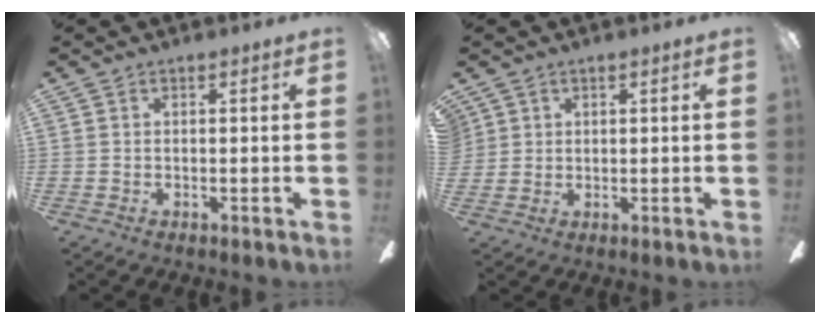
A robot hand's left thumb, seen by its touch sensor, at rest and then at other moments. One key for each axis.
{"total": 1.8, "fx": 1.1, "fy": 1.5, "fz": -0.1, "tx": -0.001, "ty": 0.003, "tz": 0.022}